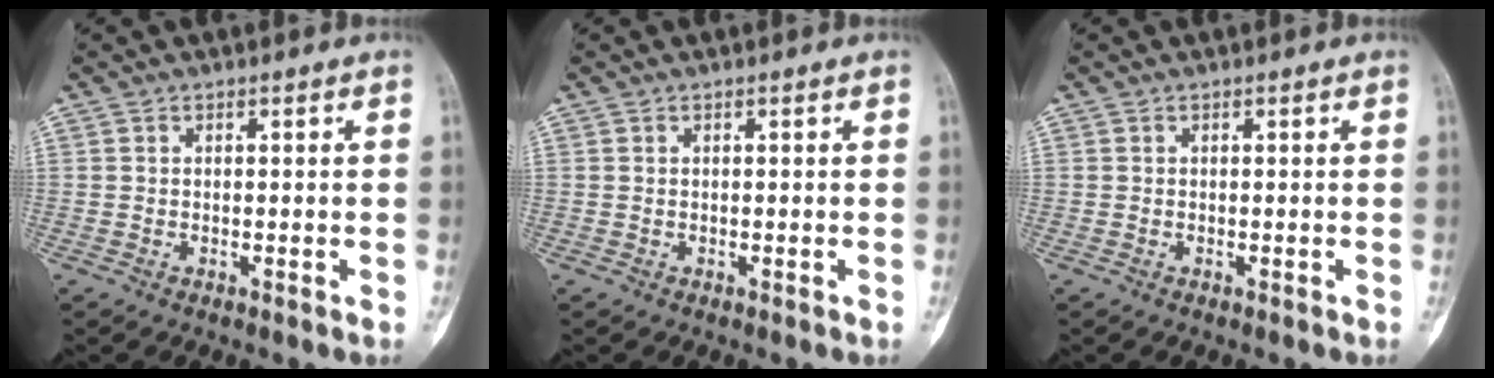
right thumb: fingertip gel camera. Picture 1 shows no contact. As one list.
[{"total": 0.0}, {"total": 0.0}]